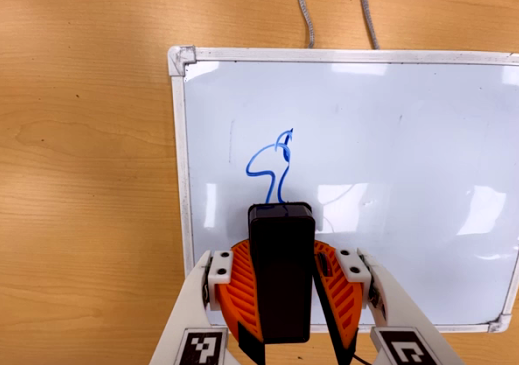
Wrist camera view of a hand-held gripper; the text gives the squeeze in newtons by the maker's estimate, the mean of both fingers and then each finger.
{"total": 10.1, "left": 10.2, "right": 10.1}